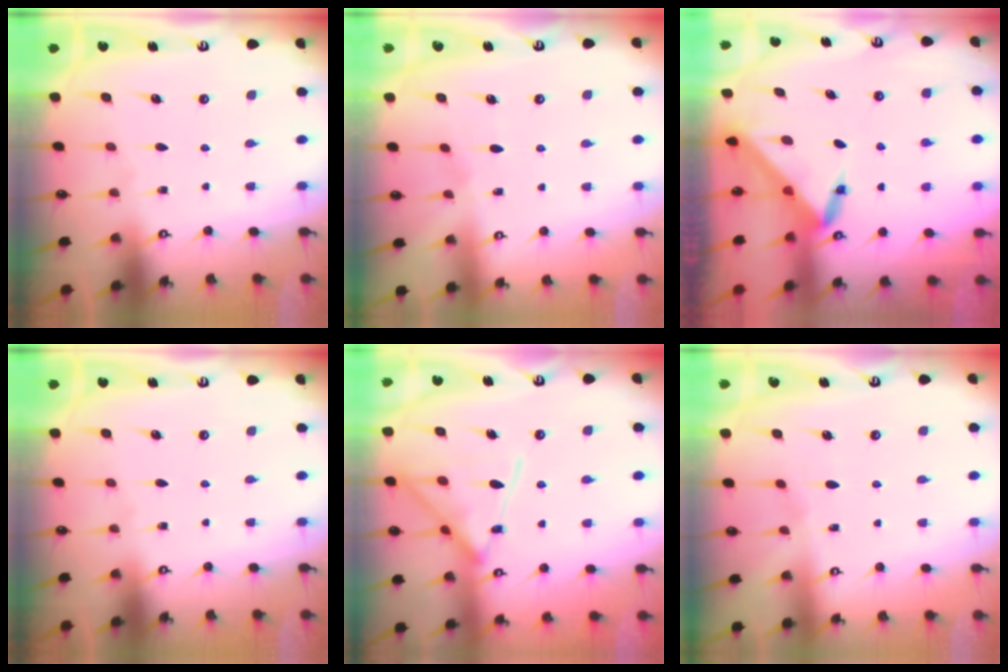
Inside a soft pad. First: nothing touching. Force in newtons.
{"total": 2.5, "press": 2.4, "slide": 0.5}
{"total": 3.4, "press": 3.4, "slide": 0.1}
{"total": 0.0}
{"total": 15.1, "press": 15.0, "slide": 1.0}
{"total": 2.2, "press": 2.1, "slide": 0.4}